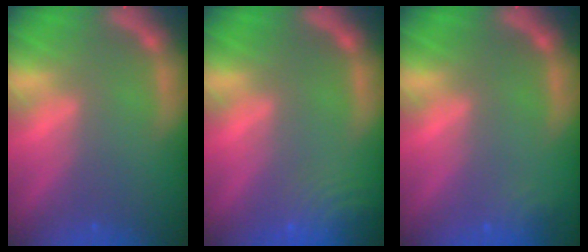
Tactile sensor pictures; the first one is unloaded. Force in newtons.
{"total": 6.1}
{"total": 1.9}